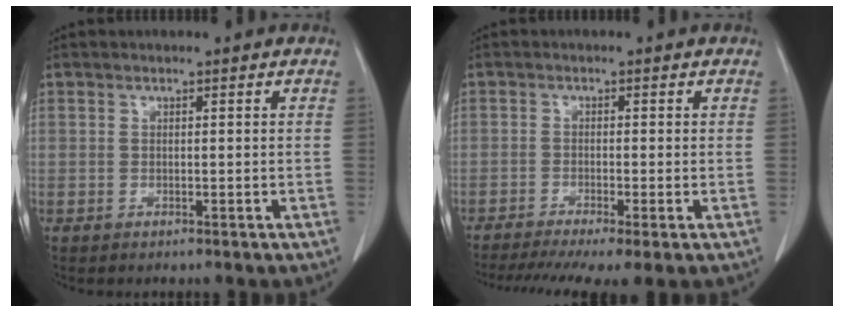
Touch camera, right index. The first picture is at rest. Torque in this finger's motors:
{"motor_torque": [1.28, -0.86, 0.54, 0.14]}